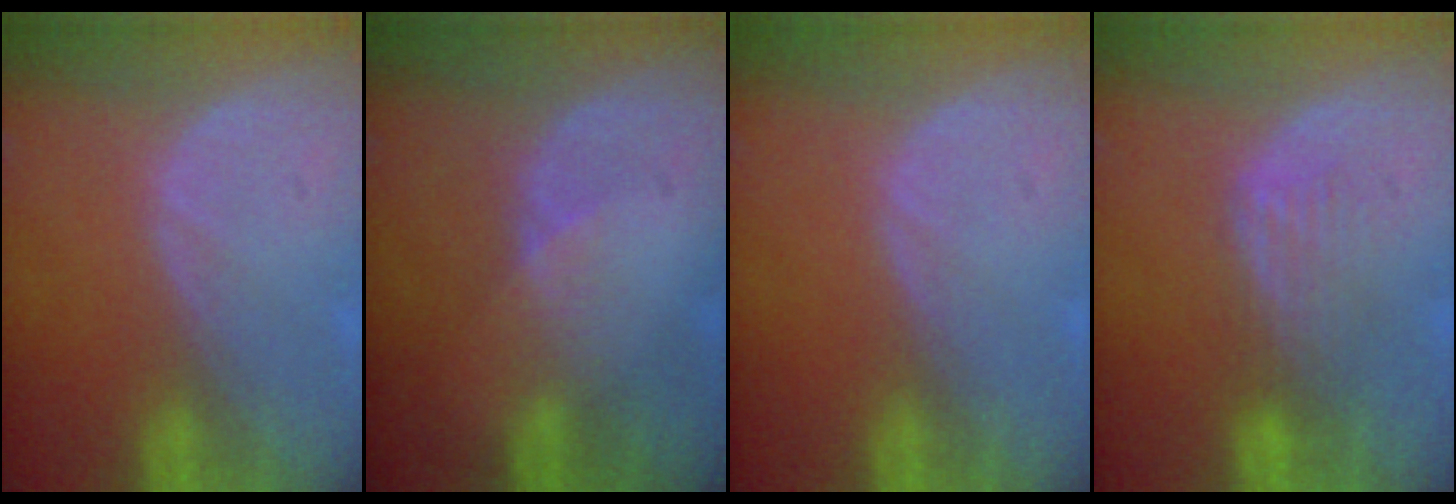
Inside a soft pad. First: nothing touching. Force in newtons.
{"total": 2.3, "press": 1.8, "slide": 1.4}
{"total": 0.0}
{"total": 4.3, "press": 3.6, "slide": 2.4}